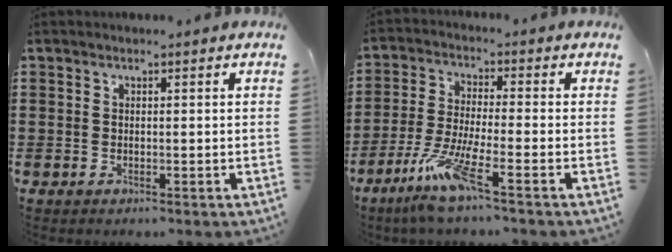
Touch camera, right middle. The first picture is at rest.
{"total": 8.1, "force": [-5.2, 0.5, 6.2], "torque": [-0.132, -0.014, -0.100]}